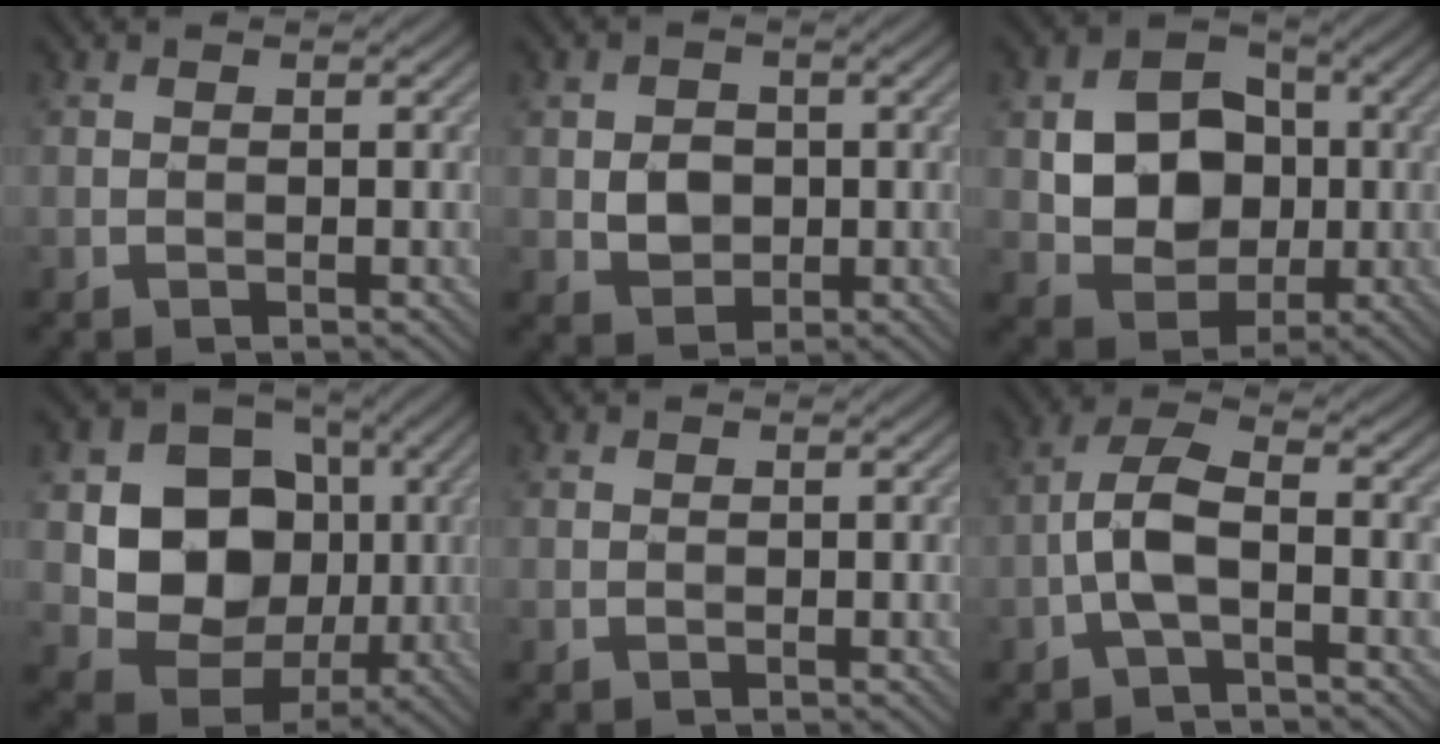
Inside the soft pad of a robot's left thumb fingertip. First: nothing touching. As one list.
[{"total": 3.6, "force": [-0.2, 3.0, 2.0], "torque": [-0.041, -0.004, -0.007]}, {"total": 9.5, "force": [0.0, 7.7, 5.6], "torque": [-0.123, -0.002, -0.010]}, {"total": 11.7, "force": [0.4, 10.0, 6.1], "torque": [-0.122, -0.018, -0.002]}, {"total": 0.0}, {"total": 5.1, "force": [-1.7, 1.8, 4.5], "torque": [-0.099, 0.013, -0.043]}]